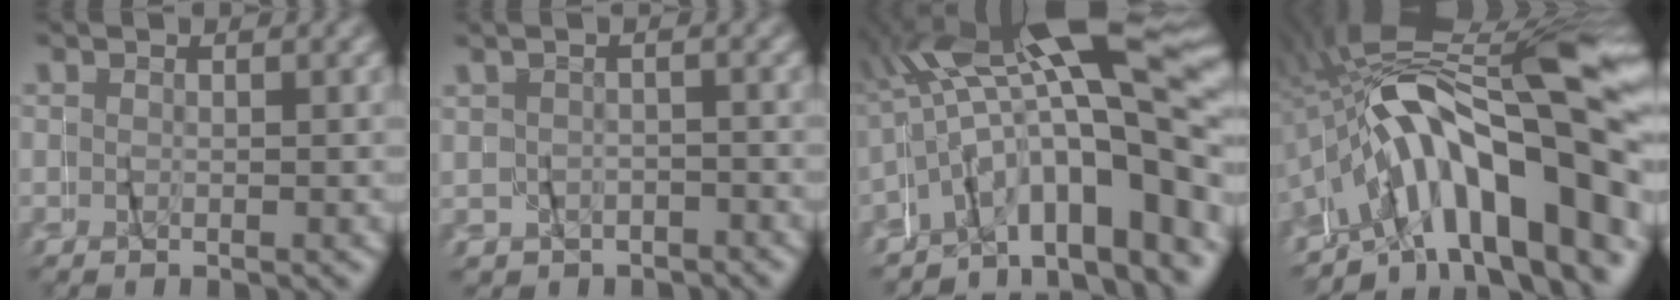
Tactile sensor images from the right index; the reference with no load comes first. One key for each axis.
{"total": 2.2, "fx": 0.4, "fy": 2.2, "fz": 0.0, "tx": -0.010, "ty": 0.016, "tz": 0.002}
{"total": 12.3, "fx": 0.6, "fy": 5.3, "fz": 11.1, "tx": -0.158, "ty": 0.018, "tz": 0.007}
{"total": 16.5, "fx": -1.0, "fy": 8.3, "fz": 14.2, "tx": -0.255, "ty": 0.006, "tz": -0.007}